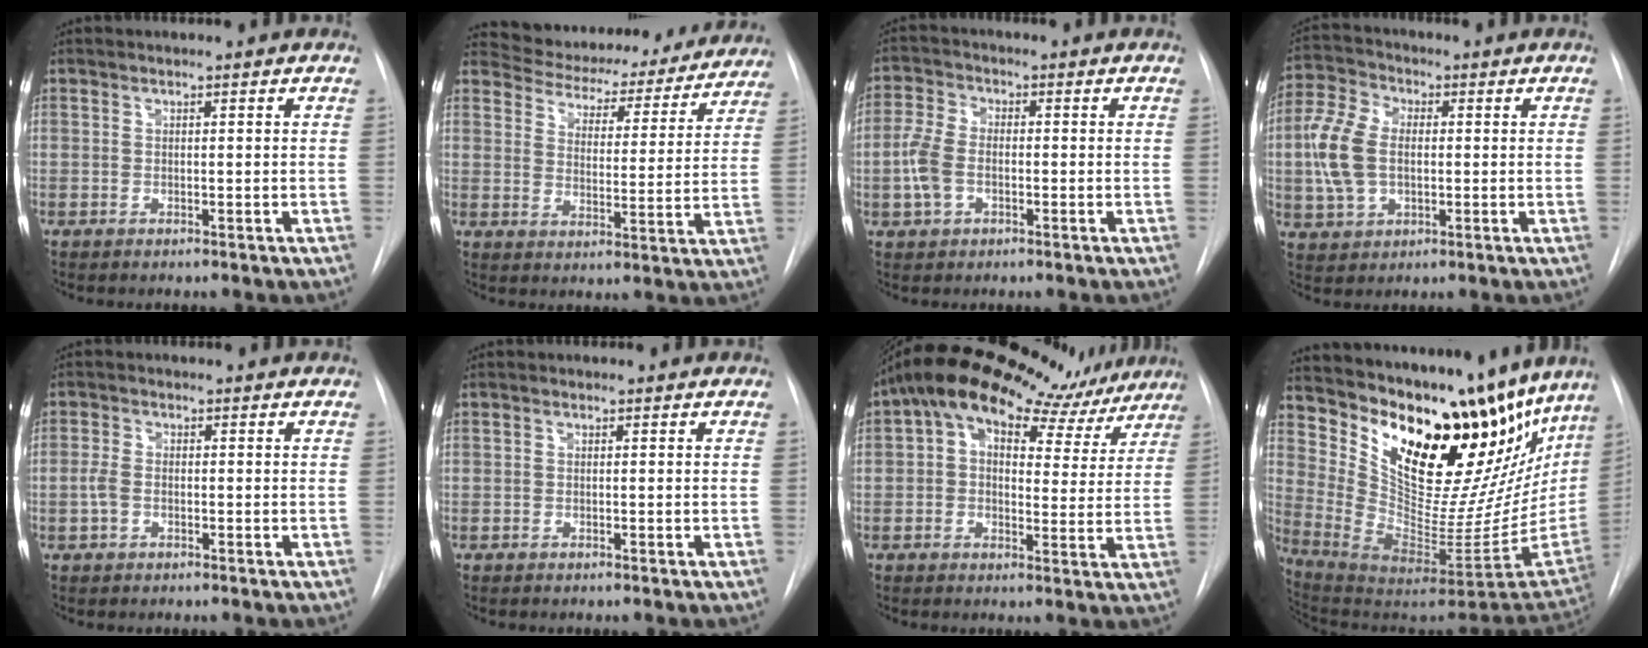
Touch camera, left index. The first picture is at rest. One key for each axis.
{"total": 19.3, "fx": 18.0, "fy": 6.1, "fz": 3.5, "tx": -0.024, "ty": -0.033, "tz": 0.198}
{"total": 5.7, "fx": -1.4, "fy": 3.7, "fz": 4.1, "tx": -0.109, "ty": 0.012, "tz": -0.030}
{"total": 9.5, "fx": 0.0, "fy": 6.1, "fz": 7.2, "tx": -0.179, "ty": 0.018, "tz": 0.002}
{"total": 2.5, "fx": -0.7, "fy": 1.7, "fz": 1.6, "tx": -0.043, "ty": 0.004, "tz": -0.015}
{"total": 0.0}
{"total": 18.1, "fx": 13.6, "fy": 8.3, "fz": 8.6, "tx": -0.125, "ty": 0.059, "tz": 0.168}
{"total": 27.4, "fx": 22.1, "fy": 10.2, "fz": 12.5, "tx": -0.208, "ty": -0.043, "tz": 0.311}